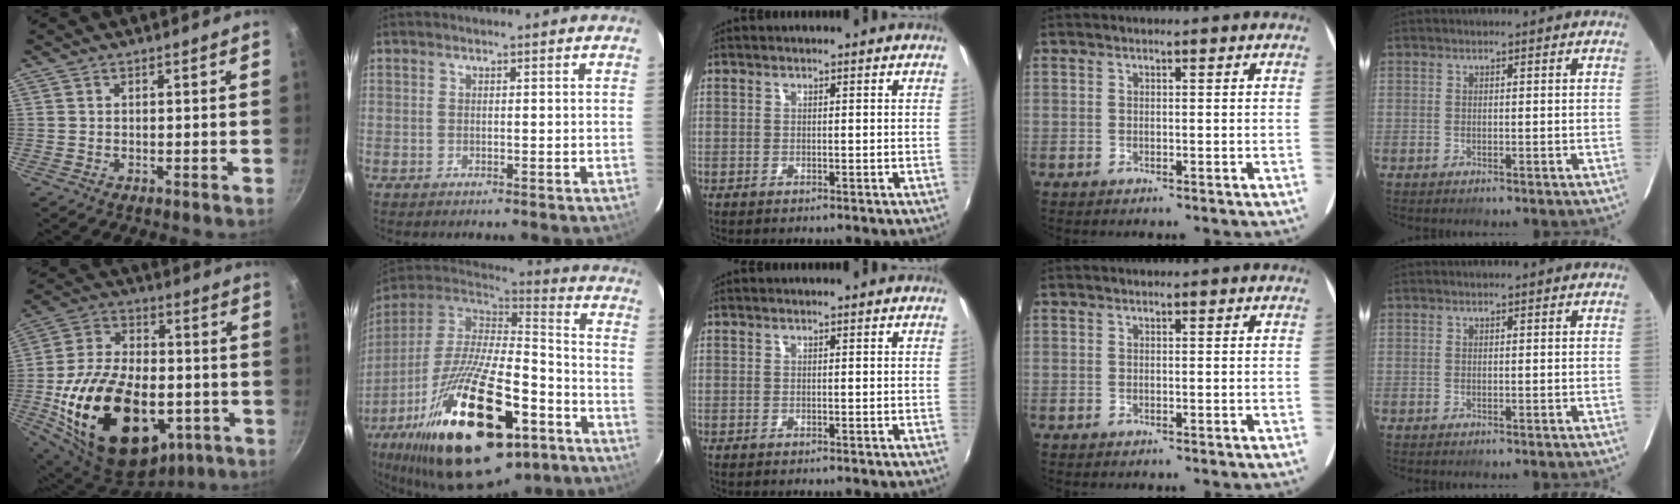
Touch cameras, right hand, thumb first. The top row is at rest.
{"thumb": {"total": 29.3, "force": [-7.3, 18.1, 21.8], "torque": [-0.368, 0.028, -0.101]}, "index": {"total": 33.4, "force": [-18.0, 13.0, 24.9], "torque": [-0.465, -0.031, -0.285]}}